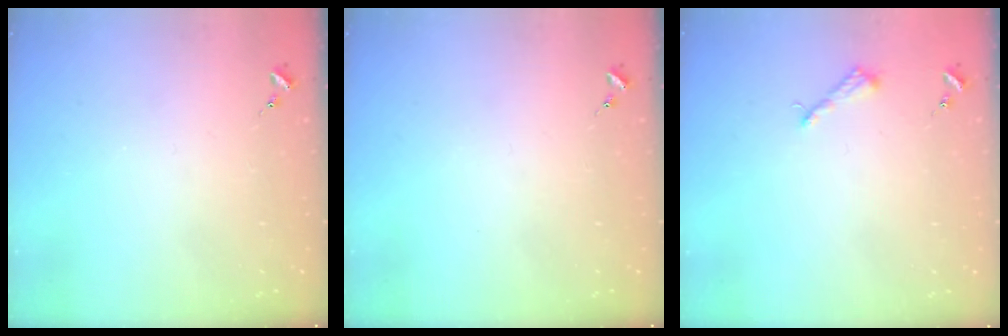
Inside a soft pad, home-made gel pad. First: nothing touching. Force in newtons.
{"total": 0.0}
{"total": 4.2, "press": 4.1, "slide": 0.6}